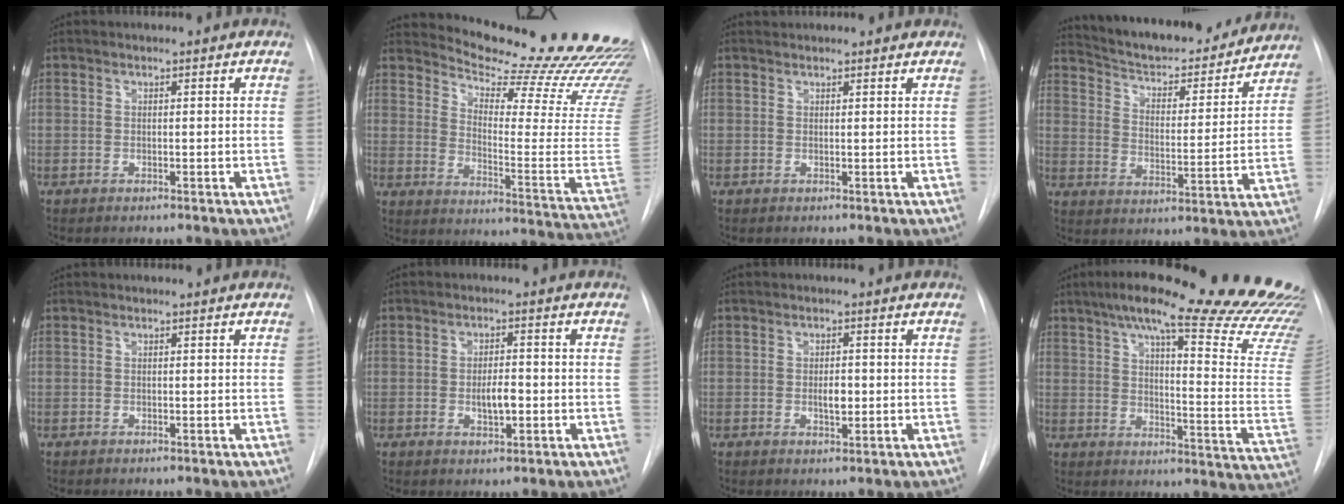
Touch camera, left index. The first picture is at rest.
{"total": 25.0, "force": [23.2, 0.9, 9.4], "torque": [-0.140, -0.147, 0.286]}
{"total": 3.8, "force": [3.6, 0.8, 0.8], "torque": [-0.012, 0.030, 0.042]}
{"total": 21.5, "force": [19.7, 4.6, 7.3], "torque": [-0.109, -0.010, 0.275]}
{"total": 0.0}
{"total": 3.7, "force": [-0.8, 1.4, 3.4], "torque": [-0.056, 0.000, -0.009]}
{"total": 2.3, "force": [-0.2, 1.0, 2.1], "torque": [-0.037, 0.000, -0.001]}
{"total": 32.2, "force": [27.4, 1.7, 16.8], "torque": [-0.181, -0.100, 0.333]}